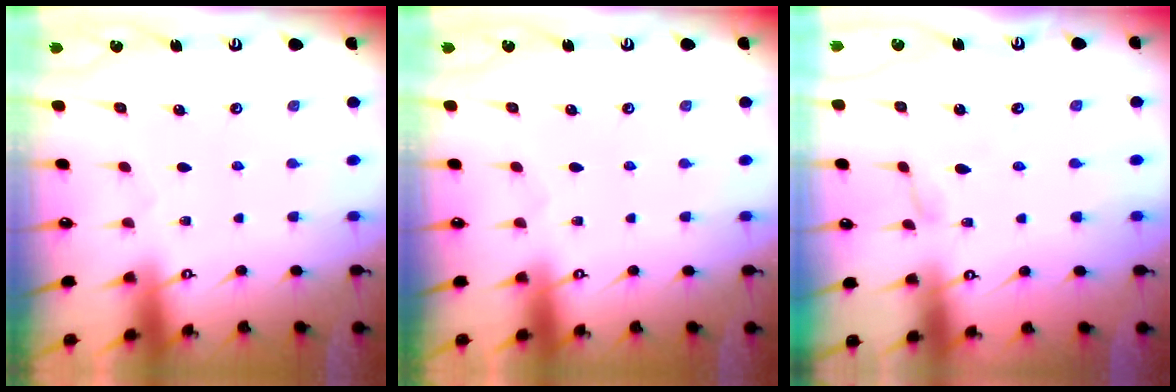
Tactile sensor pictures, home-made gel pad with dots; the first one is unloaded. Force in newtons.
{"total": 0.0}
{"total": 2.9, "press": 2.9, "slide": 0.2}